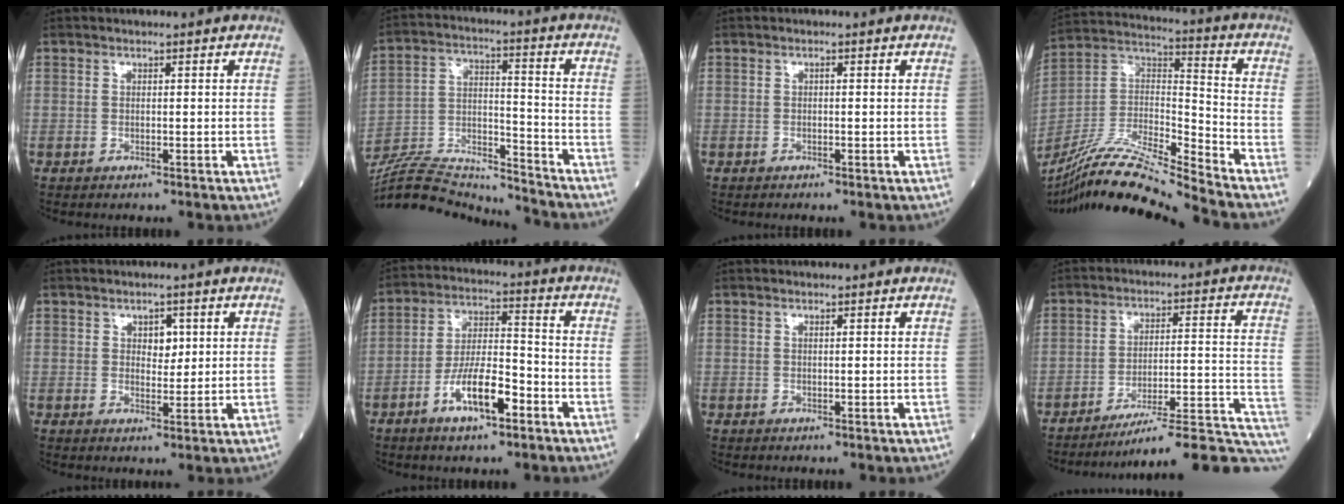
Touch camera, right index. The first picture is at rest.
{"total": 18.1, "force": [-17.7, 1.4, 4.0], "torque": [-0.080, 0.022, -0.294]}
{"total": 0.0}
{"total": 19.1, "force": [-17.4, -1.3, 7.7], "torque": [-0.159, 0.010, -0.321]}
{"total": 2.8, "force": [1.0, 1.7, 1.9], "torque": [-0.021, 0.000, 0.014]}
{"total": 9.6, "force": [-4.8, 2.6, 7.9], "torque": [-0.152, 0.005, -0.088]}
{"total": 0.0}
{"total": 21.9, "force": [-20.3, 0.0, 8.0], "torque": [-0.030, 0.021, -0.274]}